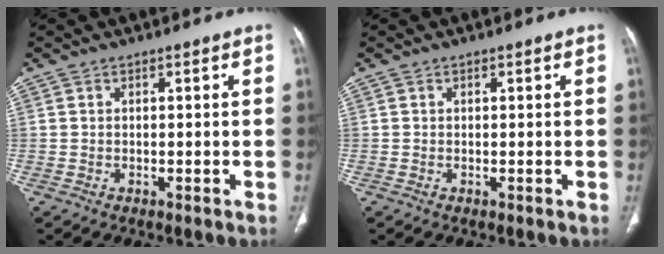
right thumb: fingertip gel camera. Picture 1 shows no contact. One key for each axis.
{"total": 0.0}